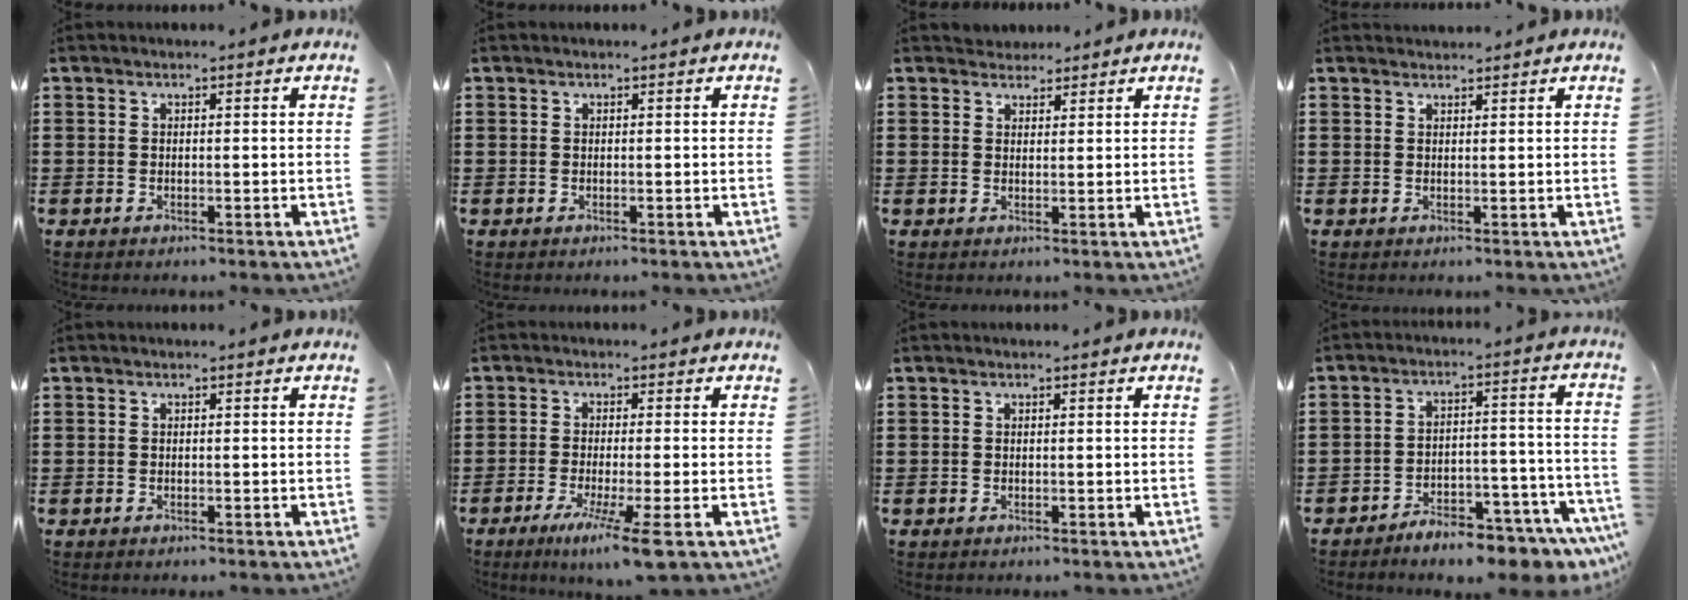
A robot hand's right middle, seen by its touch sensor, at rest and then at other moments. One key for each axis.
{"total": 0.0}
{"total": 1.9, "fx": 1.8, "fy": 0.7, "fz": -0.3, "tx": 0.000, "ty": 0.003, "tz": 0.035}
{"total": 1.2, "fx": 1.2, "fy": 0.1, "fz": -0.1, "tx": -0.001, "ty": -0.001, "tz": 0.024}
{"total": 0.0}
{"total": 6.4, "fx": -3.4, "fy": -0.8, "fz": 5.3, "tx": -0.103, "ty": -0.029, "tz": -0.063}
{"total": 0.0}
{"total": 6.1, "fx": -5.8, "fy": 0.5, "fz": 1.8, "tx": -0.026, "ty": 0.007, "tz": -0.108}